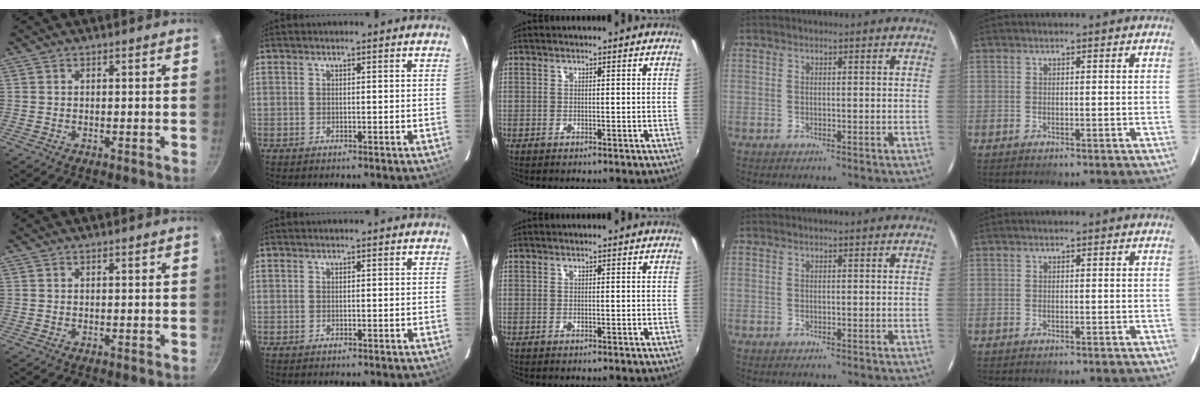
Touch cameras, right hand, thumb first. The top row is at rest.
{}